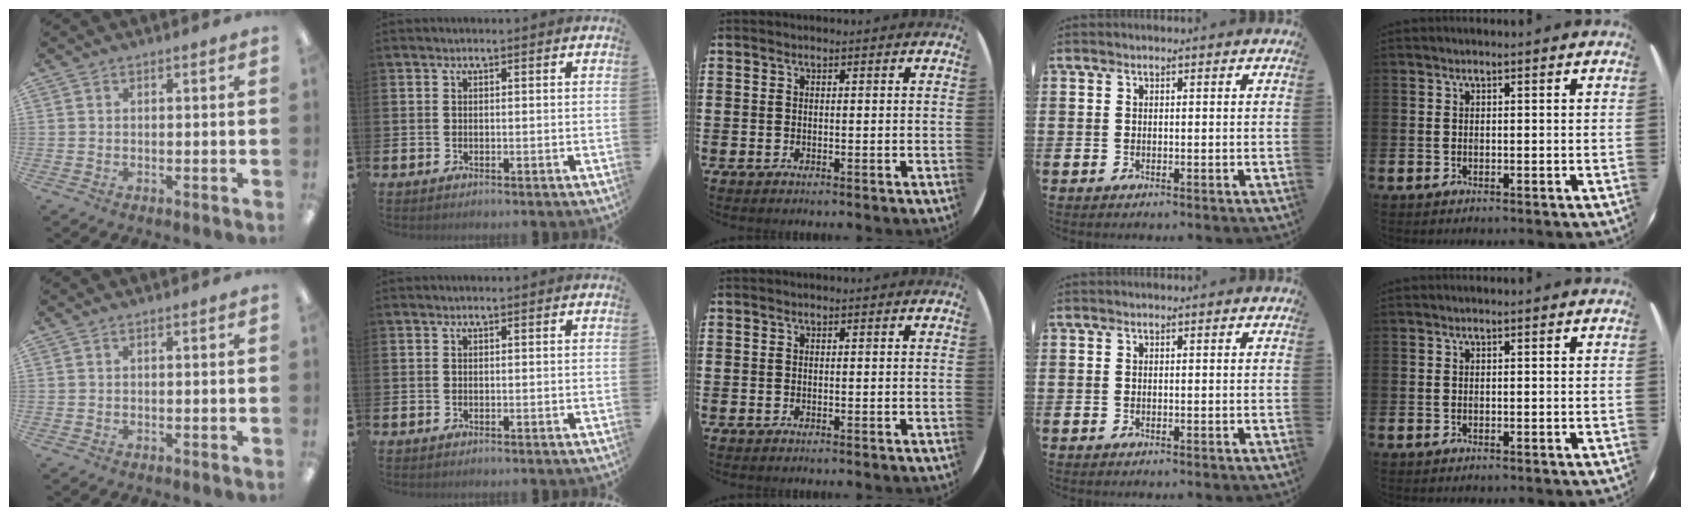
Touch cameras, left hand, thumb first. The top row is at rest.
{}